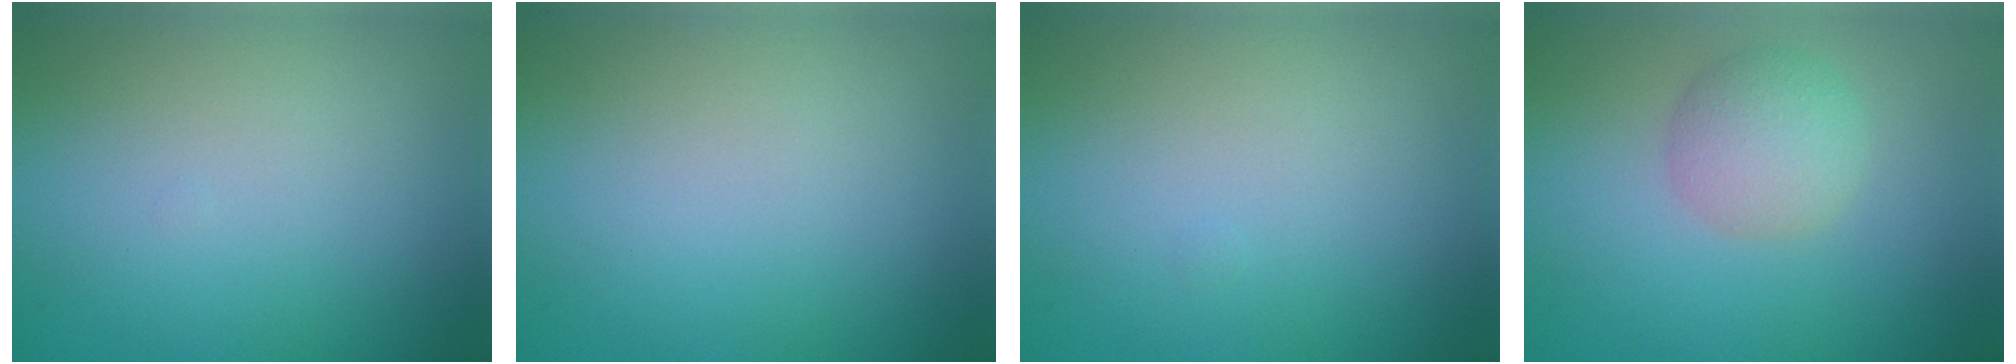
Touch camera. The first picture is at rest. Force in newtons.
{"total": 0.0}
{"total": 0.0}
{"total": 3.4, "press": 3.4, "slide": 0.0}